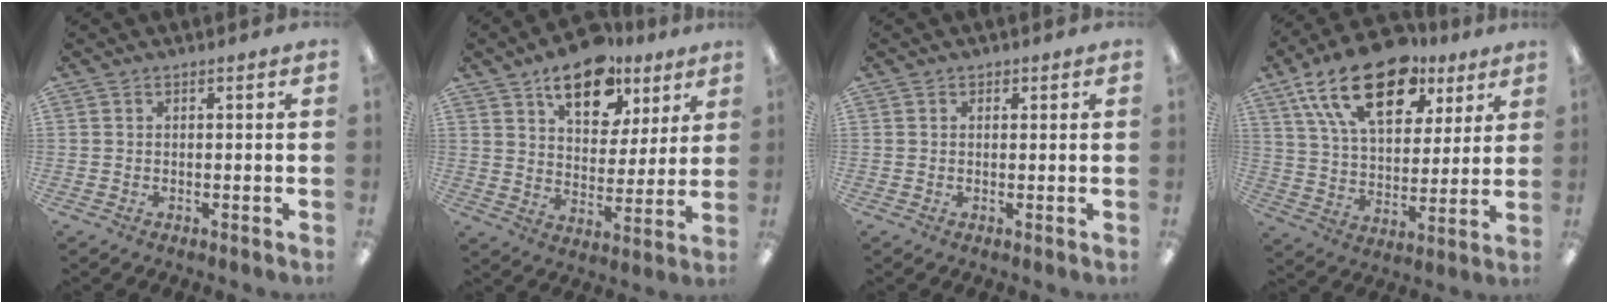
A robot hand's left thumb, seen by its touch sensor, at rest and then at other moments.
{"total": 15.3, "force": [10.1, 8.4, 7.8], "torque": [-0.104, -0.049, 0.175]}
{"total": 0.7, "force": [0.5, 0.4, -0.2], "torque": [0.012, 0.000, 0.008]}
{"total": 22.0, "force": [13.0, 11.8, 13.3], "torque": [-0.222, -0.055, 0.229]}